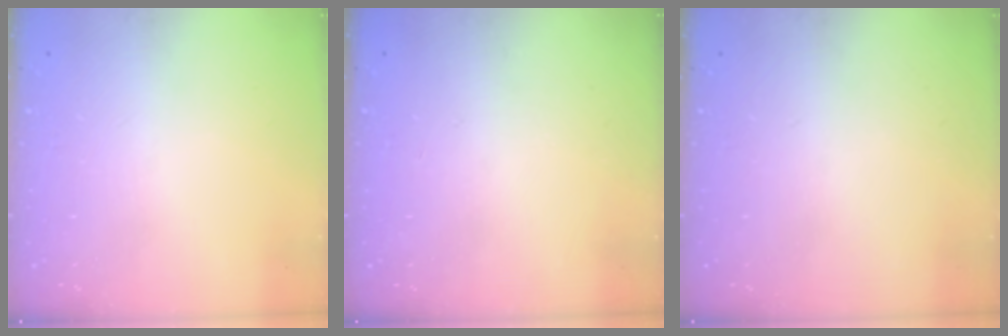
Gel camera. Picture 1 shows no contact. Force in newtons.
{"total": 0.0}
{"total": 0.0}